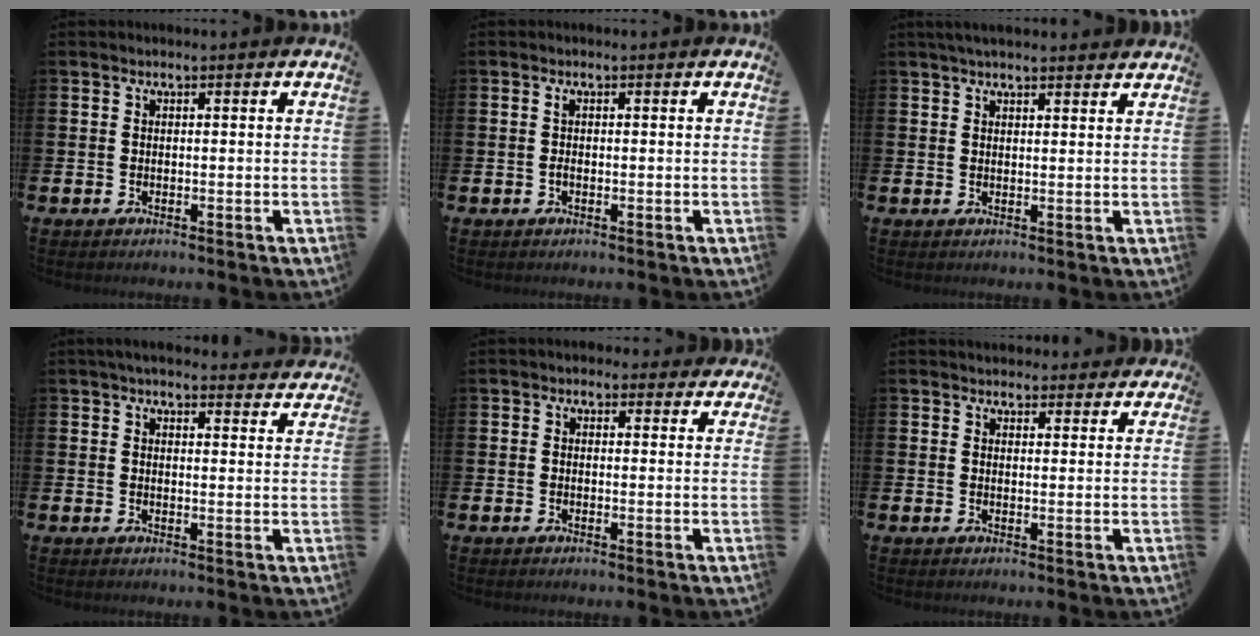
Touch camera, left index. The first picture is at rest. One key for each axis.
{"total": 0.9, "fx": 0.0, "fy": 0.4, "fz": 0.8, "tx": -0.023, "ty": 0.006, "tz": -0.001}
{"total": 2.8, "fx": 2.6, "fy": 0.4, "fz": 1.0, "tx": -0.020, "ty": -0.004, "tz": 0.047}
{"total": 4.2, "fx": 4.0, "fy": 0.7, "fz": 0.9, "tx": -0.021, "ty": -0.015, "tz": 0.074}
{"total": 1.9, "fx": 1.5, "fy": 1.2, "fz": 0.1, "tx": 0.004, "ty": 0.000, "tz": 0.024}
{"total": 3.2, "fx": 3.0, "fy": 1.1, "fz": -0.1, "tx": 0.006, "ty": -0.014, "tz": 0.054}